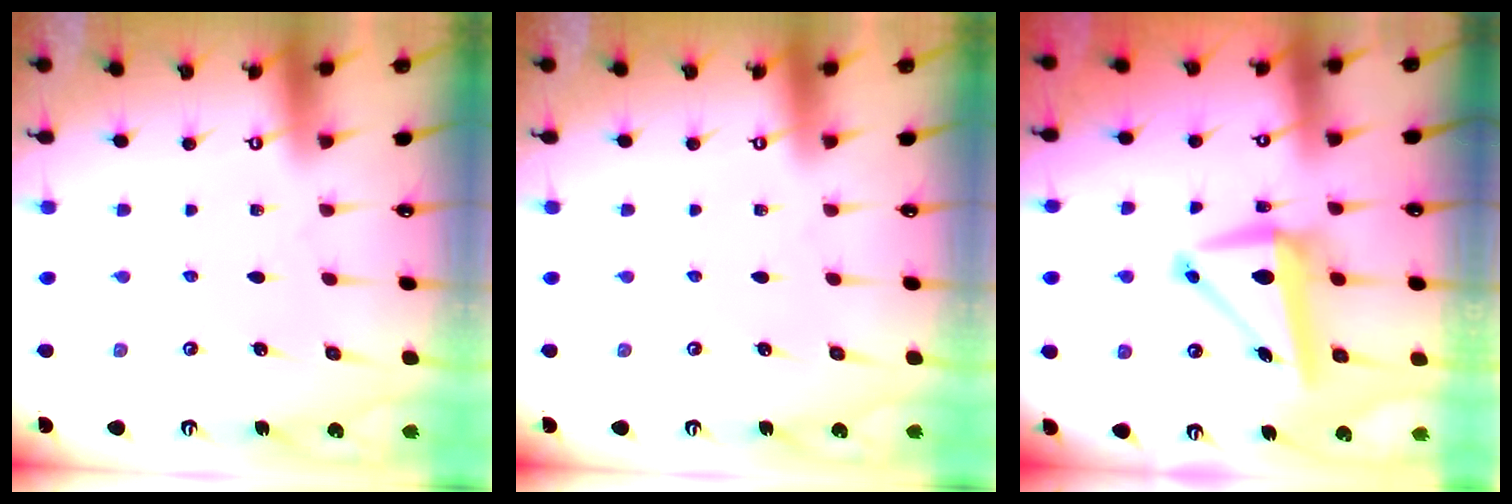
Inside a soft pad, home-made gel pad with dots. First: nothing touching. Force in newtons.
{"total": 0.0}
{"total": 8.6, "press": 8.3, "slide": 2.2}